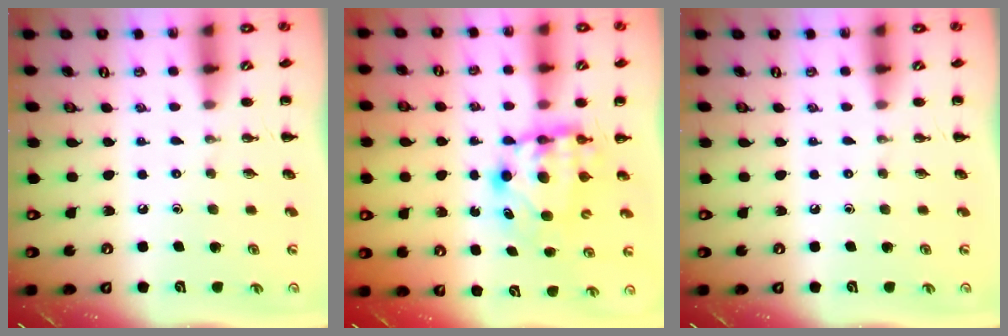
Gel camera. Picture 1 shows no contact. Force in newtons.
{"total": 6.6, "press": 6.5, "slide": 1.2}
{"total": 0.0}